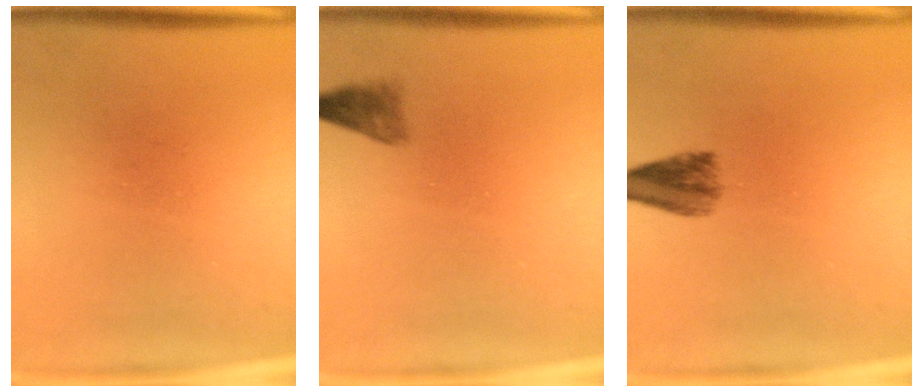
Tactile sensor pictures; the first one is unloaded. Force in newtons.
{"total": 1.9}
{"total": 4.1}